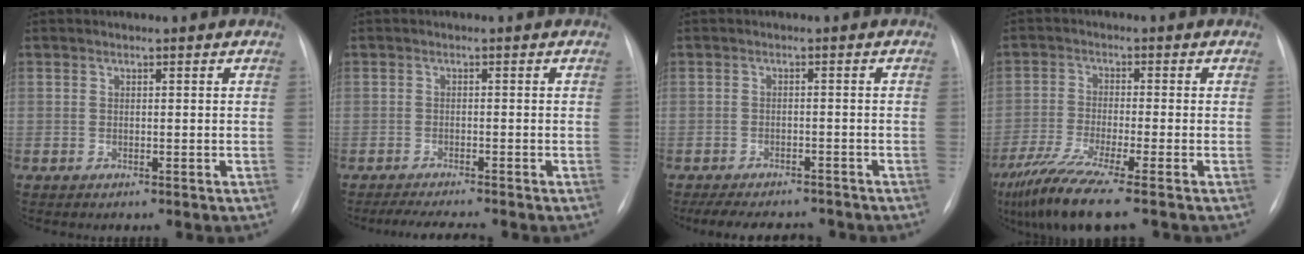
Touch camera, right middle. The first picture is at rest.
{"total": 4.4, "force": [-3.9, -0.2, 2.1], "torque": [-0.037, -0.012, -0.063]}
{"total": 10.5, "force": [-9.2, 3.2, 3.7], "torque": [-0.067, 0.001, -0.121]}
{"total": 9.8, "force": [-7.1, -0.6, 6.8], "torque": [-0.130, -0.031, -0.125]}